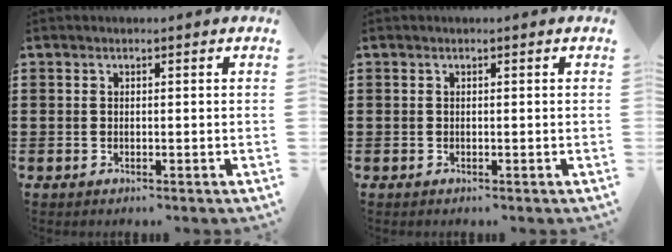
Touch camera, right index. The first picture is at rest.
{"total": 0.0}